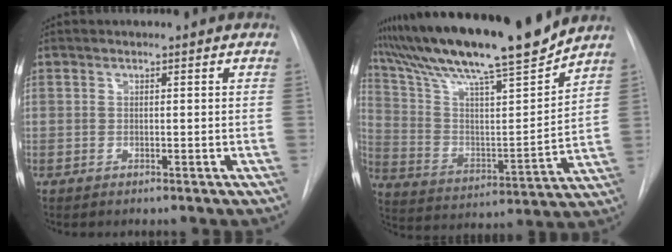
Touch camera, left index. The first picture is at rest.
{"total": 20.7, "force": [18.0, -0.3, 10.2], "torque": [-0.181, -0.017, 0.301]}